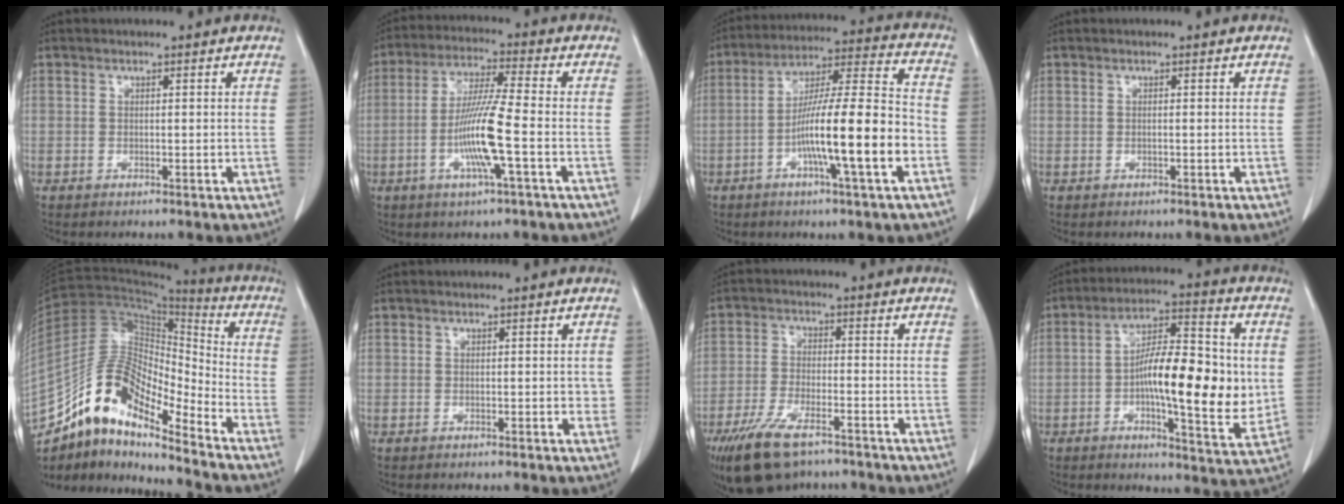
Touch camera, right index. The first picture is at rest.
{"total": 10.3, "force": [-2.6, -0.3, 9.9], "torque": [-0.196, -0.008, -0.055]}
{"total": 15.9, "force": [-4.7, 0.5, 15.2], "torque": [-0.258, 0.006, -0.082]}
{"total": 0.0}
{"total": 14.5, "force": [-11.4, 3.6, 8.1], "torque": [-0.148, 0.046, -0.203]}
{"total": 1.2, "force": [0.1, 0.9, 0.7], "torque": [-0.002, 0.006, 0.003]}
{"total": 11.1, "force": [-7.9, 4.0, 6.7], "torque": [-0.131, -0.015, -0.137]}
{"total": 16.4, "force": [-0.7, 3.9, 15.9], "torque": [-0.253, 0.006, -0.014]}